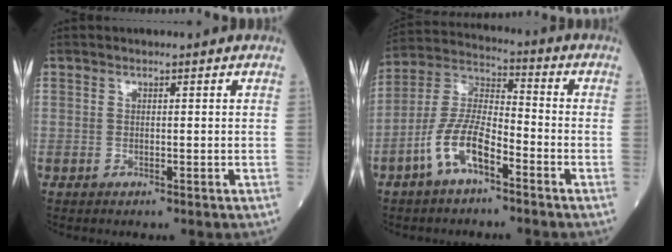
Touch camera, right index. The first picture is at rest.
{"total": 9.9, "force": [-5.0, 3.3, 7.8], "torque": [-0.169, 0.009, -0.102]}